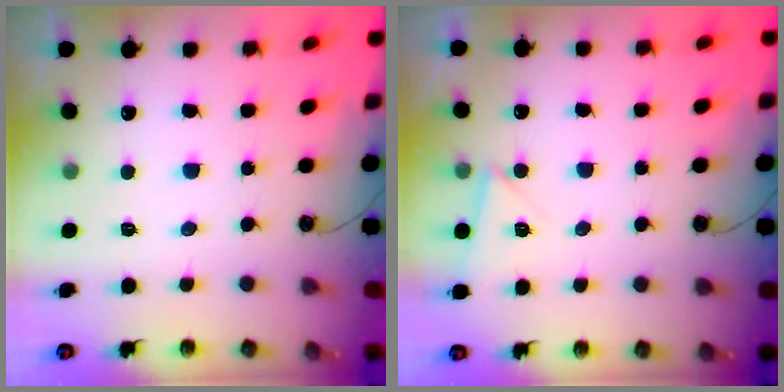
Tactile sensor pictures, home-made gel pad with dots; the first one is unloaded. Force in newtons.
{"total": 3.8, "press": 3.7, "slide": 0.9}